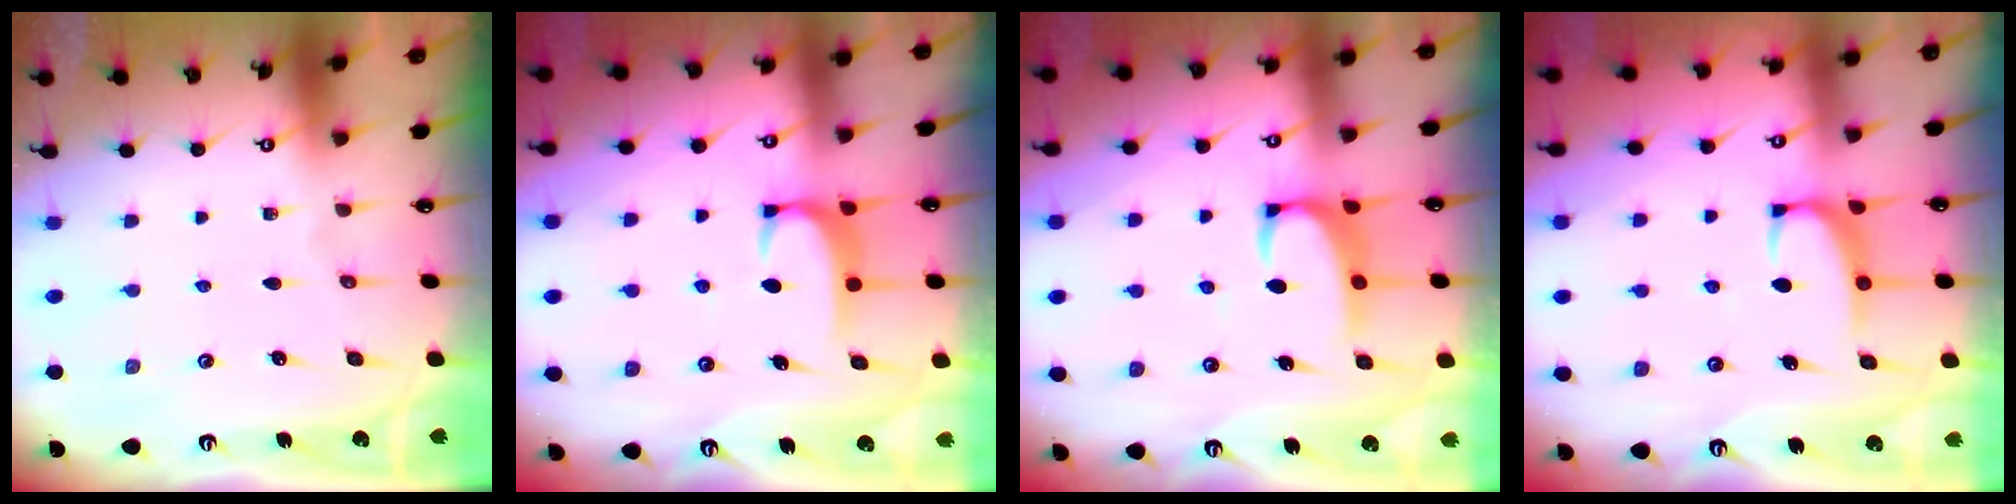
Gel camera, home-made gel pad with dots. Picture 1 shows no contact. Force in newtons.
{"total": 1.9, "press": 1.9, "slide": 0.5}
{"total": 2.4, "press": 2.3, "slide": 0.8}
{"total": 2.9, "press": 2.8, "slide": 1.0}